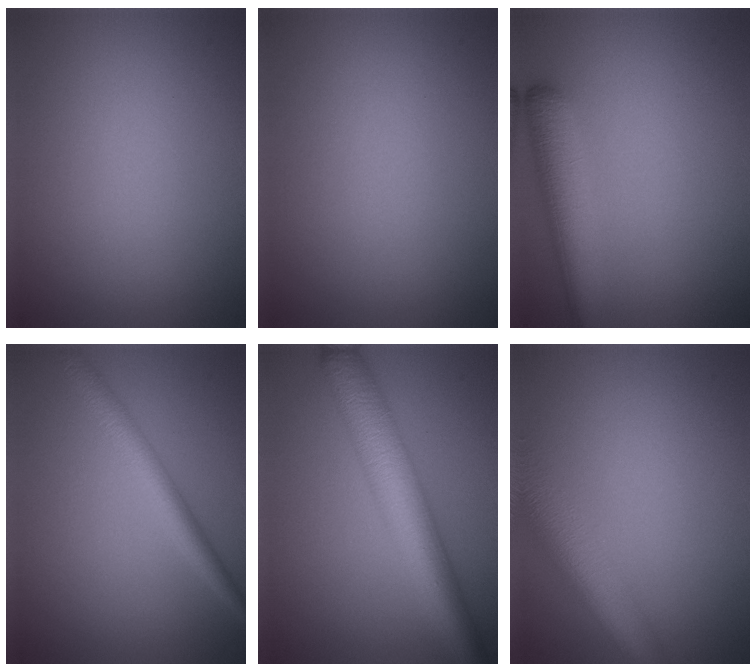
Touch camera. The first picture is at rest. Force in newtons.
{"total": 0.0}
{"total": 4.7, "press": 4.7, "slide": 0.4}
{"total": 3.2, "press": 3.2, "slide": 0.1}
{"total": 7.8, "press": 7.8, "slide": 0.1}
{"total": 6.7, "press": 6.7, "slide": 0.2}